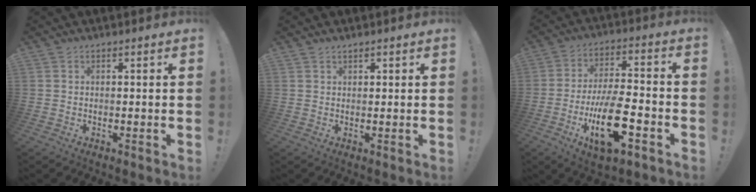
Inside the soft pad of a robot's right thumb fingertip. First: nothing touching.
{"total": 1.1, "force": [0.8, 0.6, 0.3], "torque": [-0.002, -0.001, 0.015]}
{"total": 18.0, "force": [-6.7, 6.7, 15.3], "torque": [-0.269, 0.022, -0.109]}